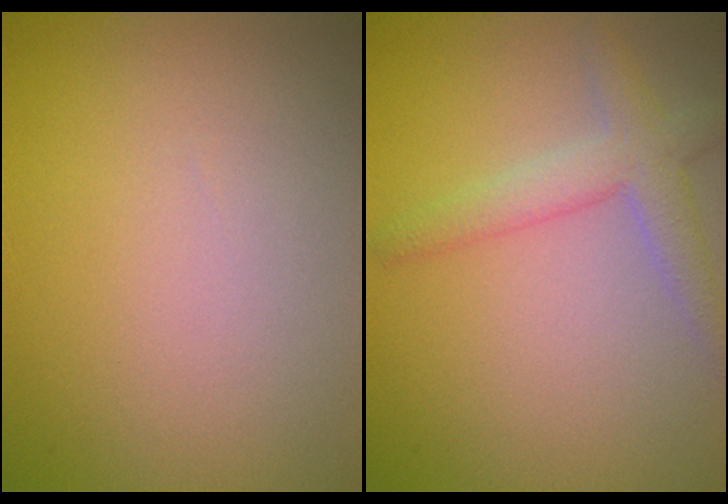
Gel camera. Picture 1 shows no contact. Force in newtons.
{"total": 3.2, "press": 3.2, "slide": 0.2}